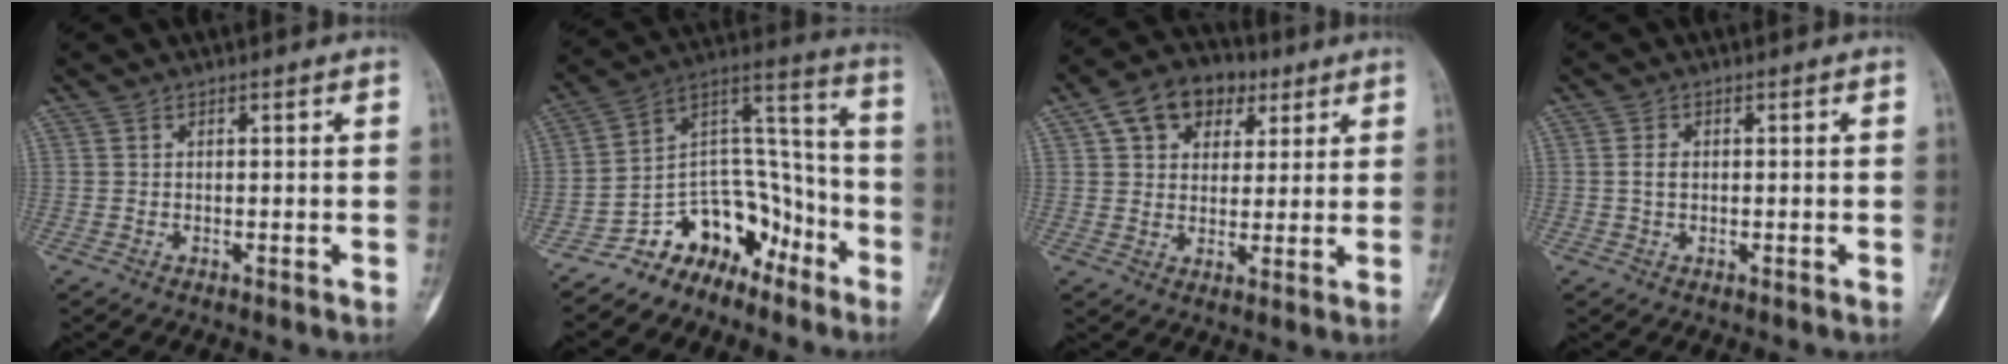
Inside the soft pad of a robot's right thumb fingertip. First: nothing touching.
{"total": 14.7, "force": [-10.1, 9.2, 5.4], "torque": [-0.037, 0.137, -0.177]}
{"total": 11.6, "force": [5.0, 8.5, 6.1], "torque": [-0.063, 0.001, 0.074]}
{"total": 1.8, "force": [0.0, 1.3, 1.3], "torque": [-0.024, 0.005, -0.002]}